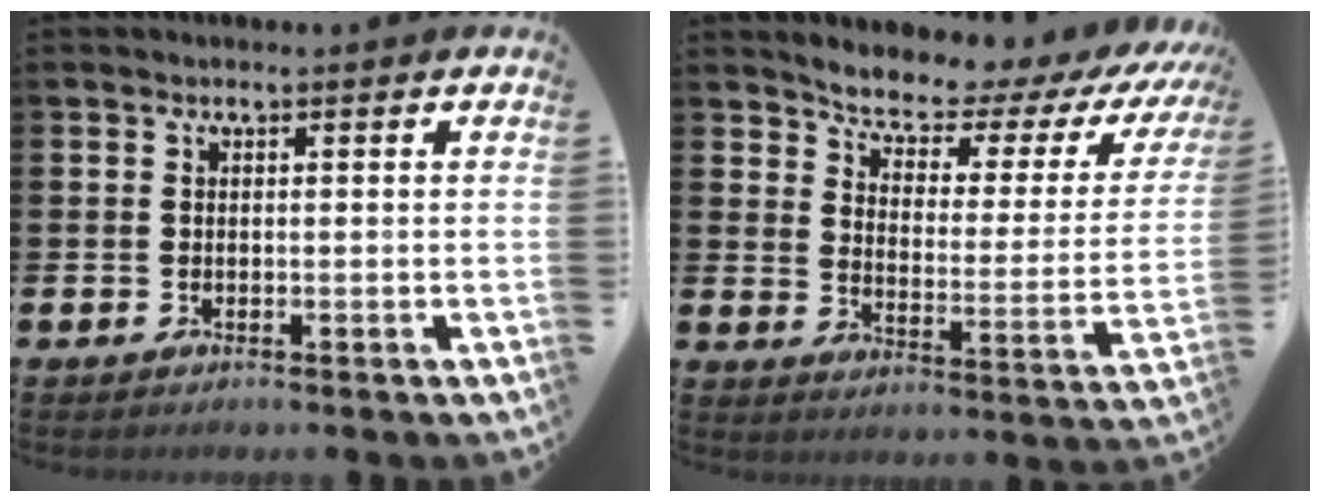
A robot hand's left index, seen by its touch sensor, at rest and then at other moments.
{"total": 5.7, "force": [5.3, 1.5, 1.7], "torque": [-0.054, -0.049, 0.081]}